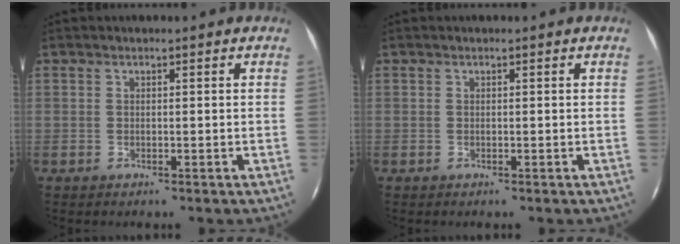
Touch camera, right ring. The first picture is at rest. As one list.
[{"total": 0.0}]